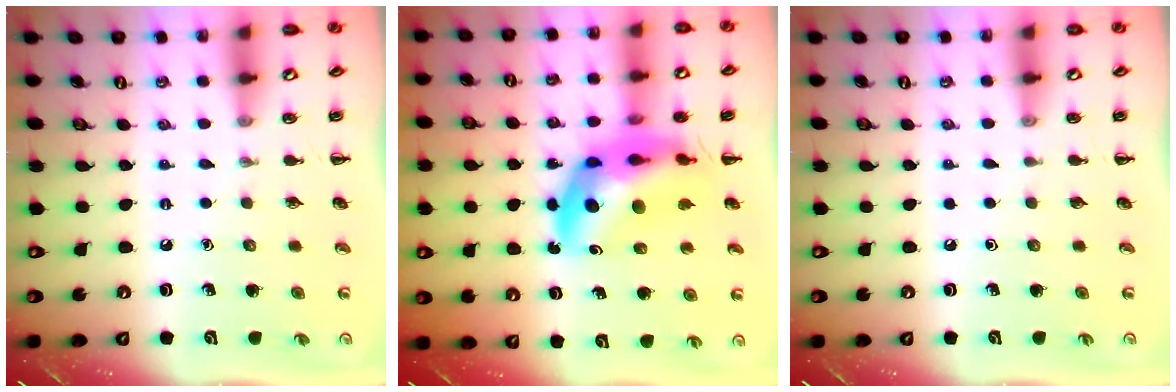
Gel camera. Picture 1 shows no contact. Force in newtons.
{"total": 15.9, "press": 15.3, "slide": 4.5}
{"total": 0.0}